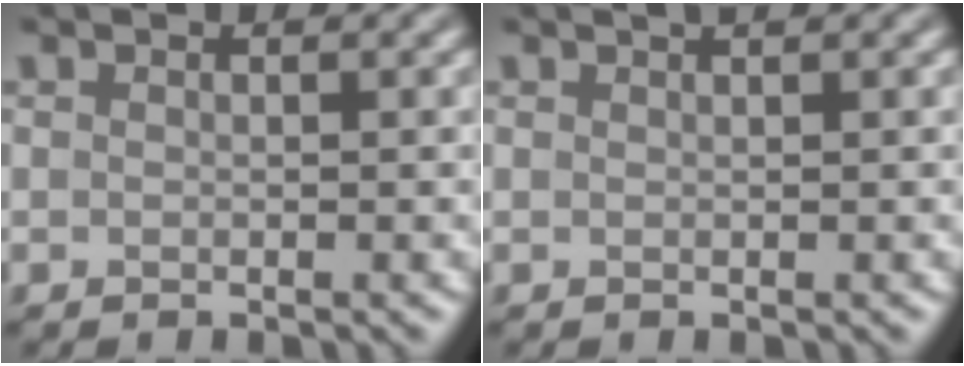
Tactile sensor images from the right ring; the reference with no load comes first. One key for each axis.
{"total": 0.9, "fx": 0.7, "fy": 0.2, "fz": 0.6, "tx": -0.002, "ty": 0.001, "tz": 0.006}